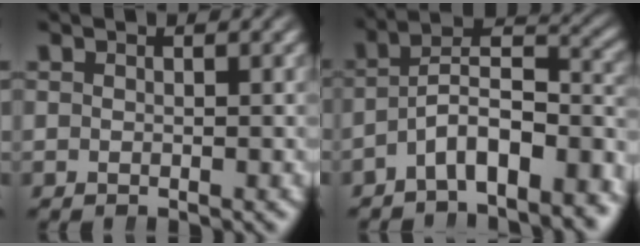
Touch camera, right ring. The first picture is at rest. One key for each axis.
{"total": 8.8, "fx": -4.6, "fy": 5.0, "fz": 5.5, "tx": -0.084, "ty": -0.018, "tz": -0.067}